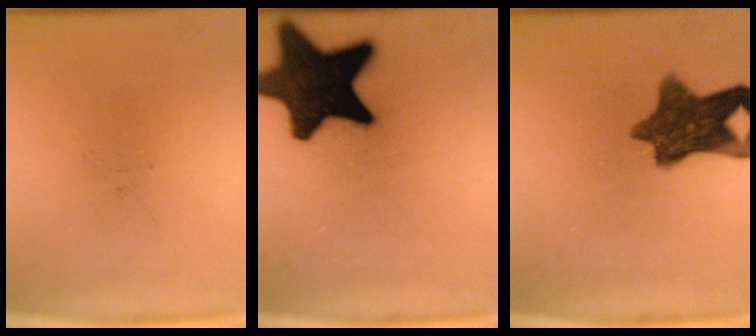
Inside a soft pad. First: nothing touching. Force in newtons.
{"total": 19.4}
{"total": 10.1}